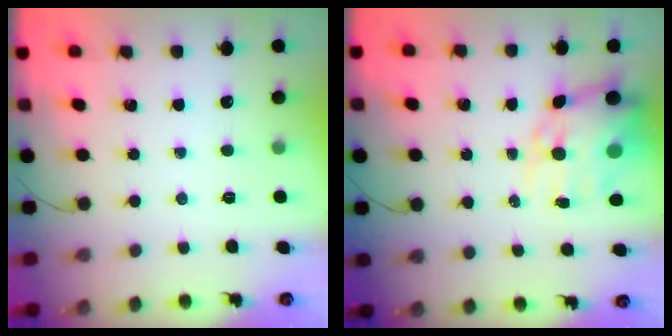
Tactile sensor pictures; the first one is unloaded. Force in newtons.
{"total": 14.2, "press": 13.7, "slide": 3.8}